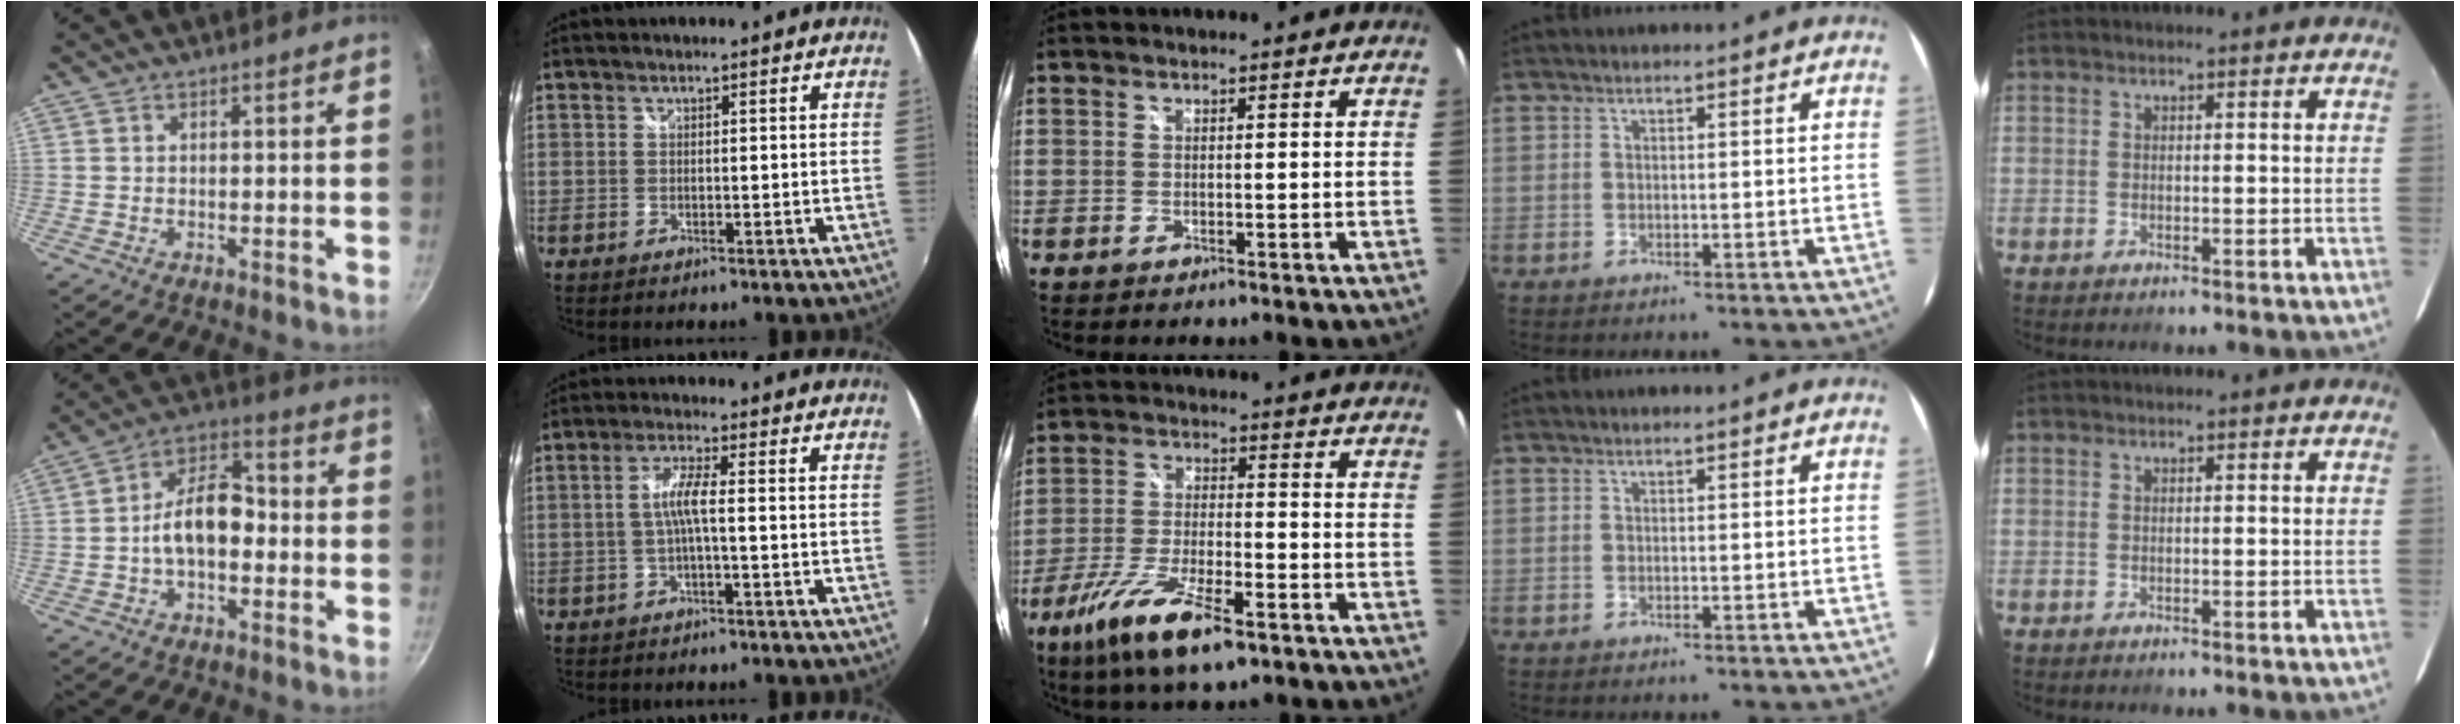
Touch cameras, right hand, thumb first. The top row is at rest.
{"thumb": {"total": 11.2, "force": [-1.5, 6.9, 8.7], "torque": [-0.114, 0.045, -0.041]}, "index": {"total": 4.0, "force": [-0.8, -0.1, 3.9], "torque": [-0.082, 0.004, -0.014]}, "middle": {"total": 13.6, "force": [-8.3, 3.5, 10.1], "torque": [-0.214, -0.030, -0.152]}}